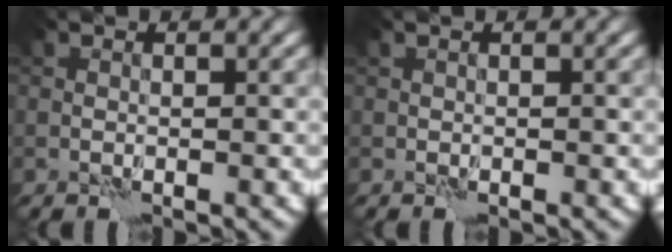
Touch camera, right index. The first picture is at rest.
{"total": 0.0}